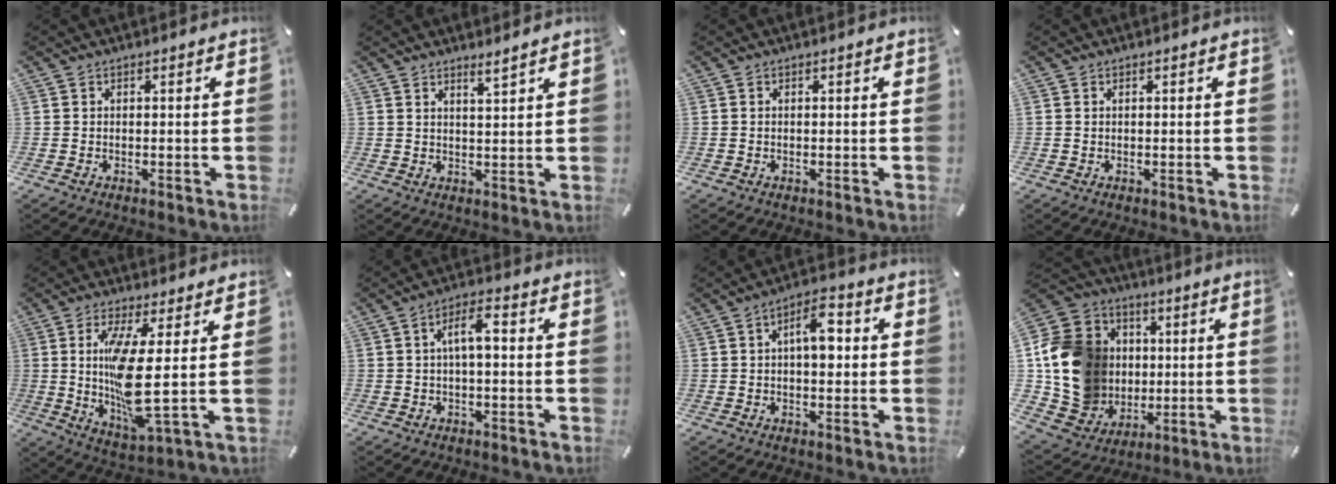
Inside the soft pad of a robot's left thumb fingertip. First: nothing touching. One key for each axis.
{"total": 2.8, "fx": 2.6, "fy": -0.4, "fz": 1.0, "tx": -0.024, "ty": -0.014, "tz": 0.047}
{"total": 0.0}
{"total": 0.0}
{"total": 14.3, "fx": 1.5, "fy": 2.7, "fz": 14.0, "tx": -0.290, "ty": -0.027, "tz": 0.017}
{"total": 6.0, "fx": 0.1, "fy": 2.5, "fz": 5.5, "tx": -0.094, "ty": 0.017, "tz": -0.001}
{"total": 7.5, "fx": 0.8, "fy": 3.8, "fz": 6.4, "tx": -0.090, "ty": 0.006, "tz": 0.007}
{"total": 17.6, "fx": 1.4, "fy": 16.4, "fz": 6.4, "tx": -0.117, "ty": -0.003, "tz": 0.055}